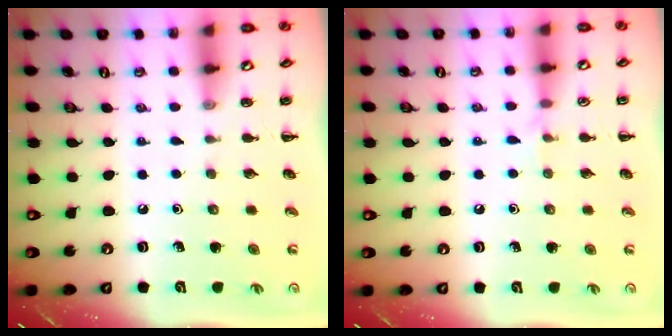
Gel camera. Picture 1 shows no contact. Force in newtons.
{"total": 4.4, "press": 4.2, "slide": 1.4}